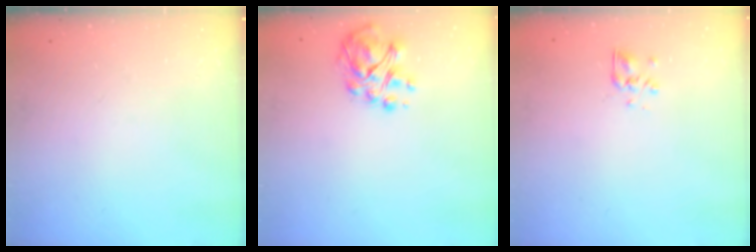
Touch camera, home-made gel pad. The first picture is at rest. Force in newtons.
{"total": 7.2, "press": 7.1, "slide": 1.3}
{"total": 2.9, "press": 2.6, "slide": 1.3}